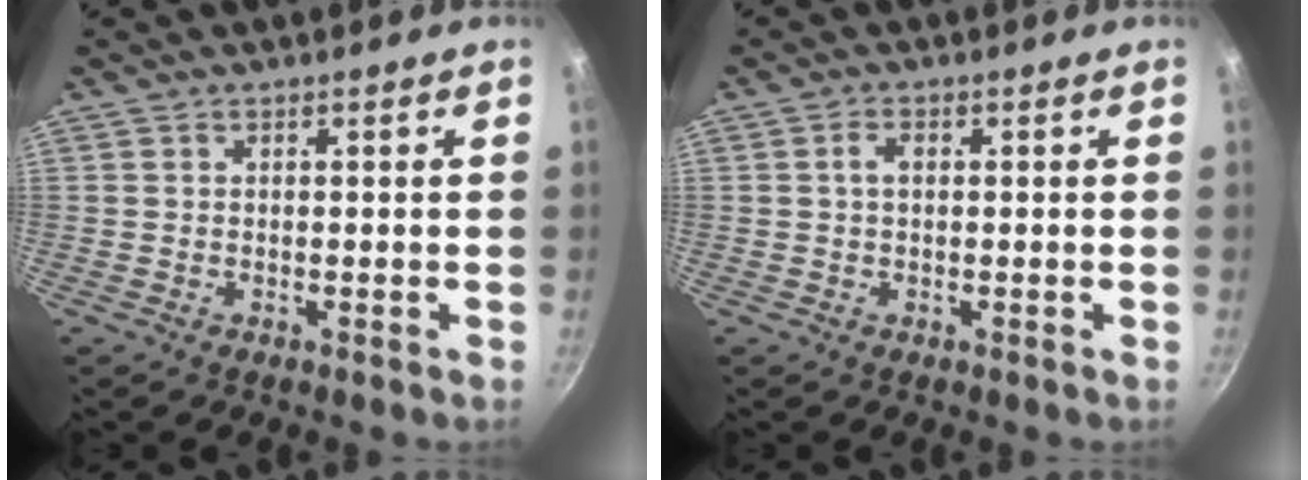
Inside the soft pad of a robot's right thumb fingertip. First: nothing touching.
{"total": 2.2, "force": [0.3, 1.4, 1.7], "torque": [-0.026, 0.007, 0.004]}